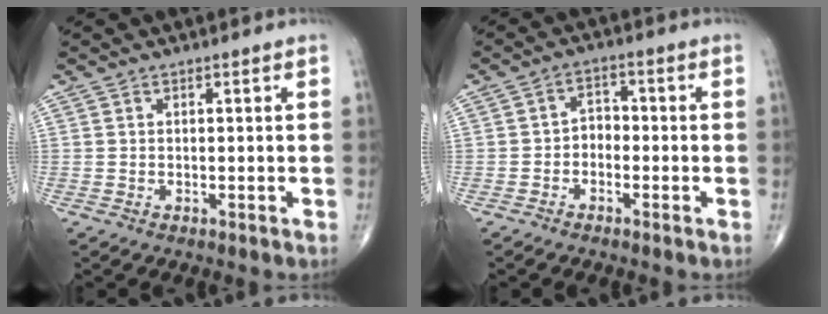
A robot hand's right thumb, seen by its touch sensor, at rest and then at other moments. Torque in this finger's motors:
{"motor_torque": [-0.36, -0.20, 0.23, 0.00, 0.05]}